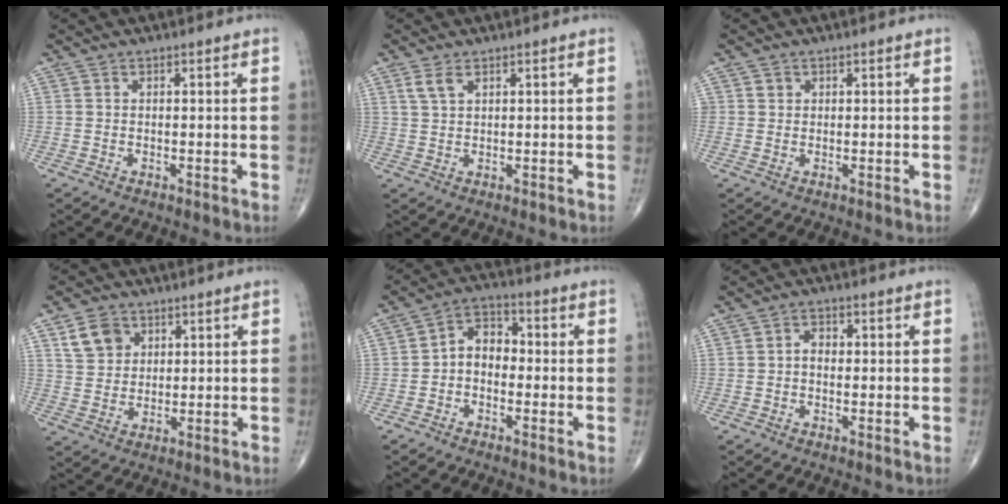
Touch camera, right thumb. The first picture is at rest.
{"total": 2.6, "force": [1.5, 1.0, 1.9], "torque": [-0.044, 0.003, 0.038]}
{"total": 0.9, "force": [0.4, 0.8, 0.1], "torque": [0.008, 0.000, 0.005]}
{"total": 6.5, "force": [3.1, 5.0, 2.7], "torque": [-0.028, -0.011, 0.059]}
{"total": 6.3, "force": [-1.0, 4.5, 4.2], "torque": [-0.046, 0.028, -0.035]}
{"total": 2.3, "force": [-0.2, 1.6, 1.6], "torque": [-0.014, 0.011, -0.009]}